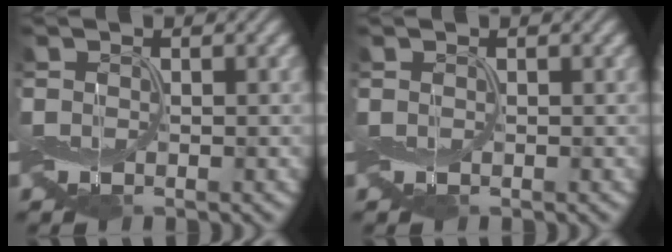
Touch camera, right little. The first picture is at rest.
{"total": 0.0}